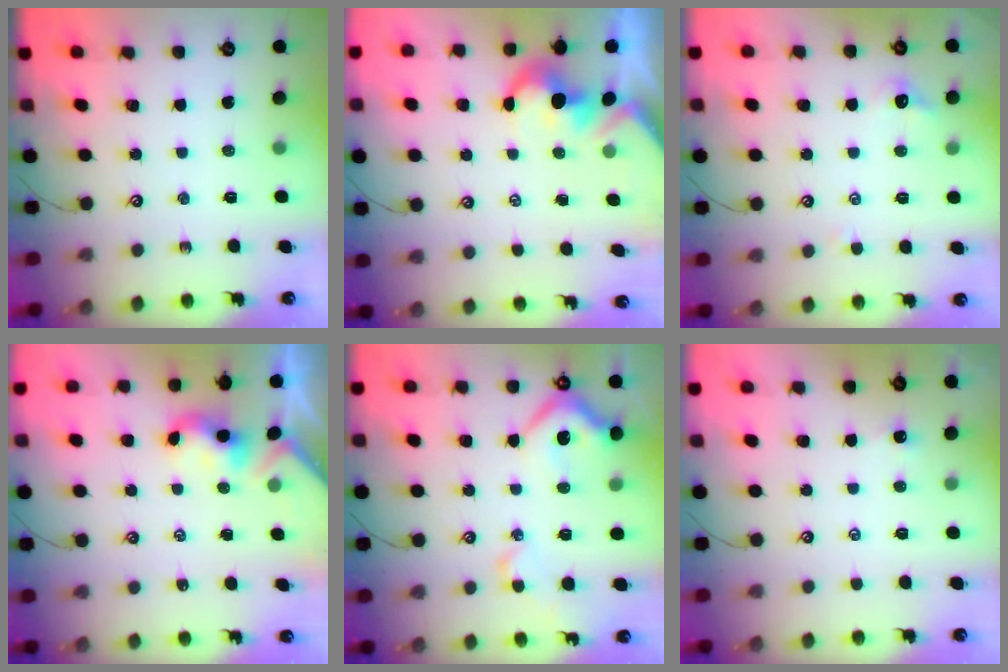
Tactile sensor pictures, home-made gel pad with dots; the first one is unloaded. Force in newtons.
{"total": 1.2, "press": 0.9, "slide": 0.8}
{"total": 1.2, "press": 1.0, "slide": 0.7}
{"total": 2.3, "press": 2.3, "slide": 0.3}
{"total": 8.2, "press": 8.0, "slide": 1.7}
{"total": 2.6, "press": 2.6, "slide": 0.2}